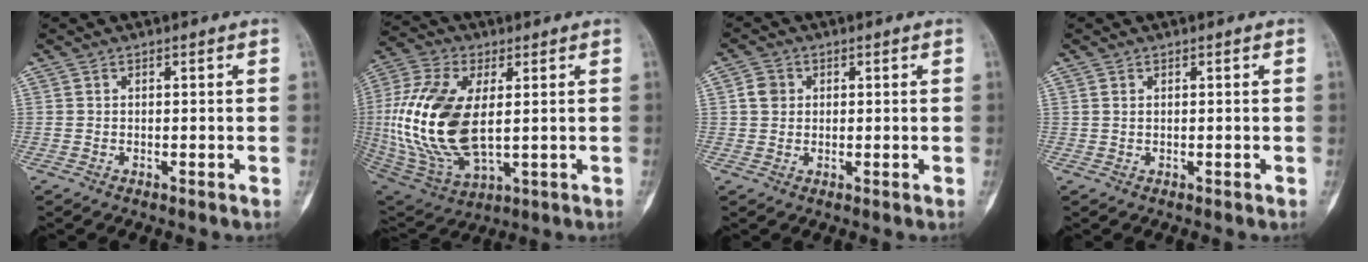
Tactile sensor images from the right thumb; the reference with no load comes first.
{"total": 21.6, "force": [1.3, 11.4, 18.3], "torque": [-0.393, -0.012, 0.033]}
{"total": 3.2, "force": [0.6, 2.8, 1.3], "torque": [-0.007, 0.003, 0.008]}
{"total": 0.6, "force": [0.2, 0.4, 0.4], "torque": [-0.010, 0.003, 0.006]}